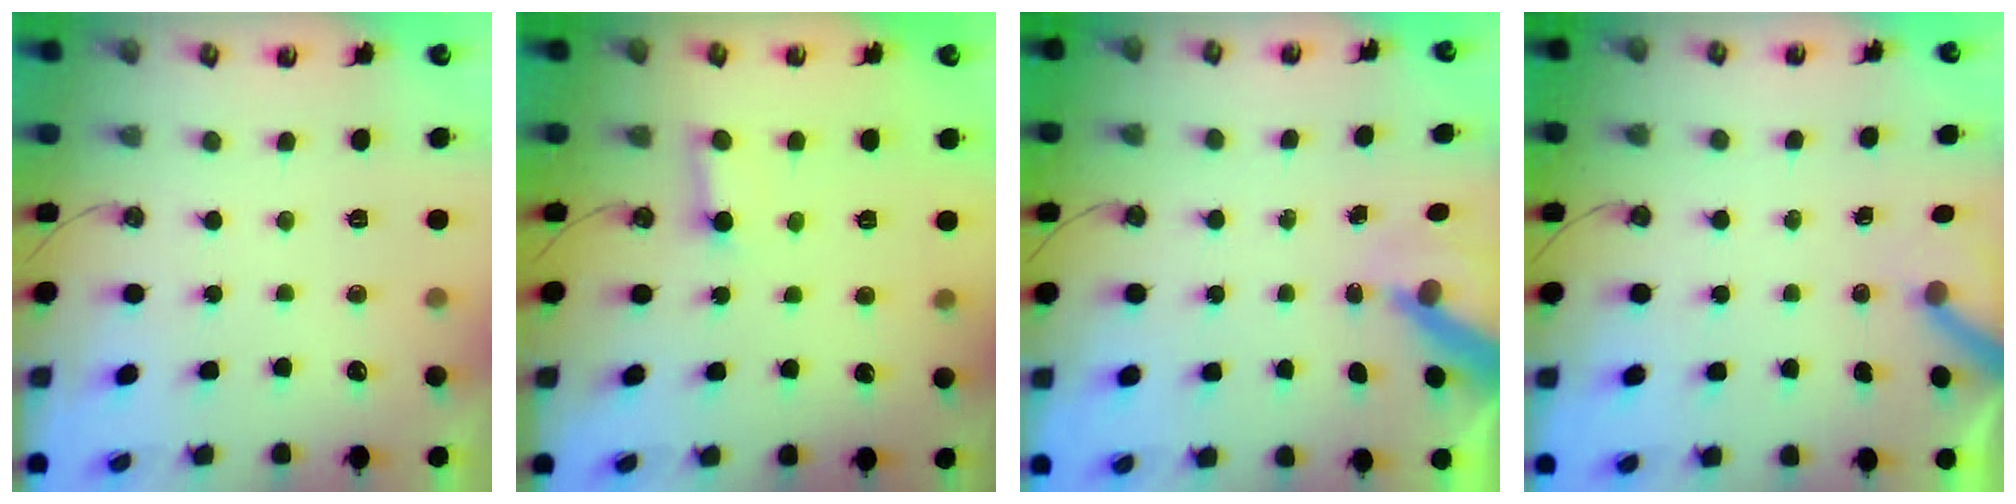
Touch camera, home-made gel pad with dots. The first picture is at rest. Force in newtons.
{"total": 2.7, "press": 2.7, "slide": 0.0}
{"total": 7.7, "press": 7.7, "slide": 0.9}
{"total": 3.5, "press": 3.5, "slide": 0.3}